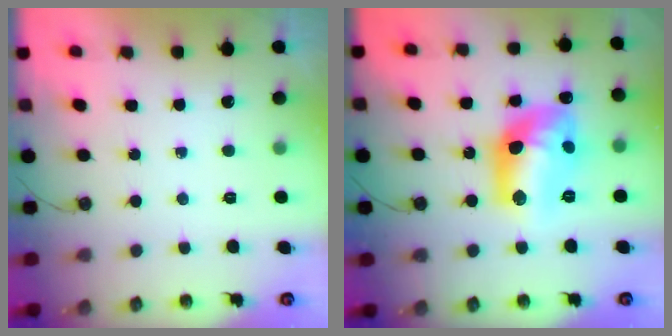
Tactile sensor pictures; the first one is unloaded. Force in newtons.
{"total": 15.2, "press": 15.1, "slide": 1.1}